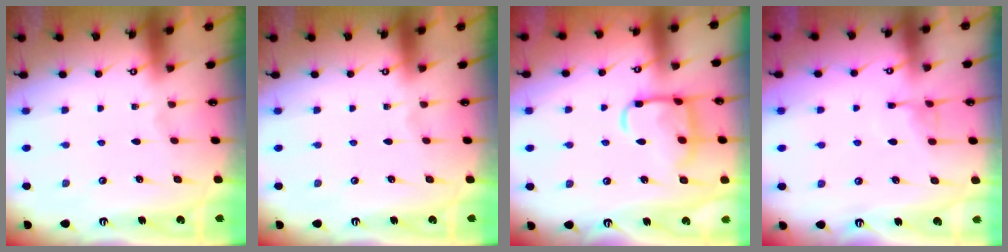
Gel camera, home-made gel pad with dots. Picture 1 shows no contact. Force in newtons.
{"total": 0.0}
{"total": 13.0, "press": 13.0, "slide": 0.9}
{"total": 6.6, "press": 6.6, "slide": 0.8}